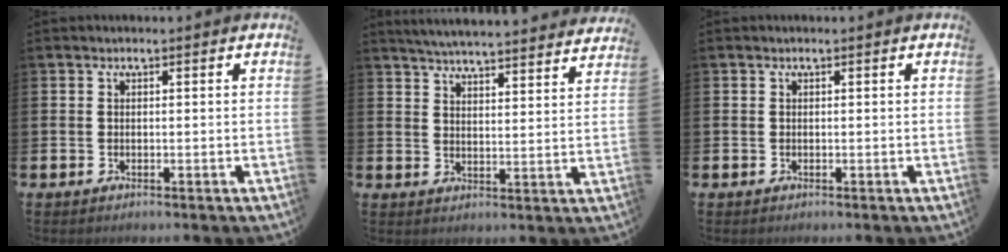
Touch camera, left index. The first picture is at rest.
{"total": 5.4, "force": [5.3, 0.0, 0.7], "torque": [-0.024, -0.042, 0.093]}
{"total": 0.0}